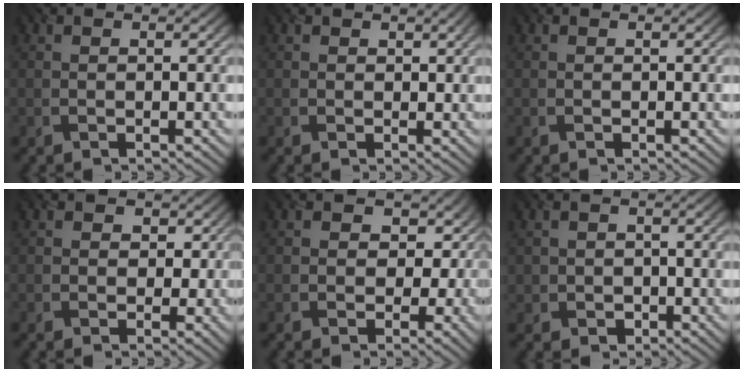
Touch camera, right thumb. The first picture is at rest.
{"total": 0.7, "force": [0.4, 0.4, -0.3], "torque": [0.004, -0.003, 0.010]}
{"total": 0.0}
{"total": 2.1, "force": [-0.2, 2.0, -0.6], "torque": [0.007, 0.001, -0.006]}
{"total": 5.7, "force": [-0.5, 5.4, 2.0], "torque": [-0.018, 0.007, -0.020]}
{"total": 2.3, "force": [-0.6, 2.1, -0.6], "torque": [0.011, -0.009, -0.008]}